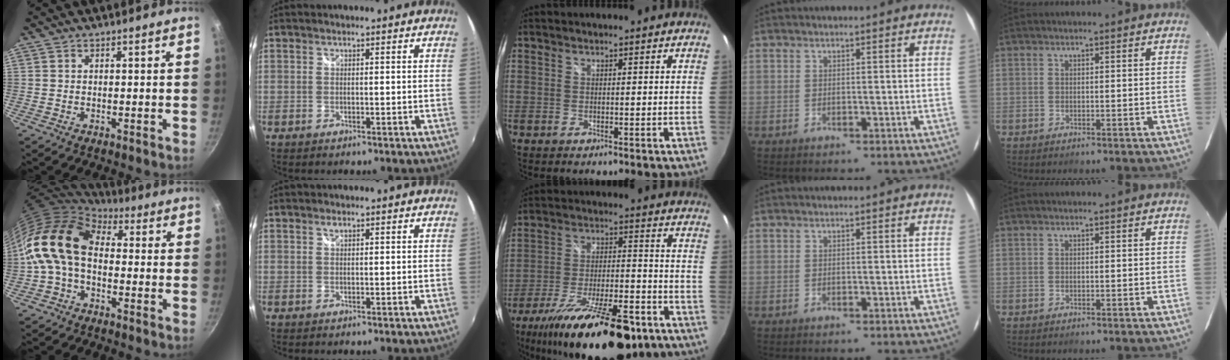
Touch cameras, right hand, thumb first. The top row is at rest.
{"thumb": {"total": 14.3, "force": [0.4, 9.8, 10.4], "torque": [-0.179, 0.027, -0.013]}, "index": {"total": 0.7, "force": [0.4, 0.3, 0.4], "torque": [-0.006, 0.002, 0.007]}, "middle": {"total": 24.8, "force": [-17.1, 8.1, 16.0], "torque": [-0.284, -0.035, -0.257]}}